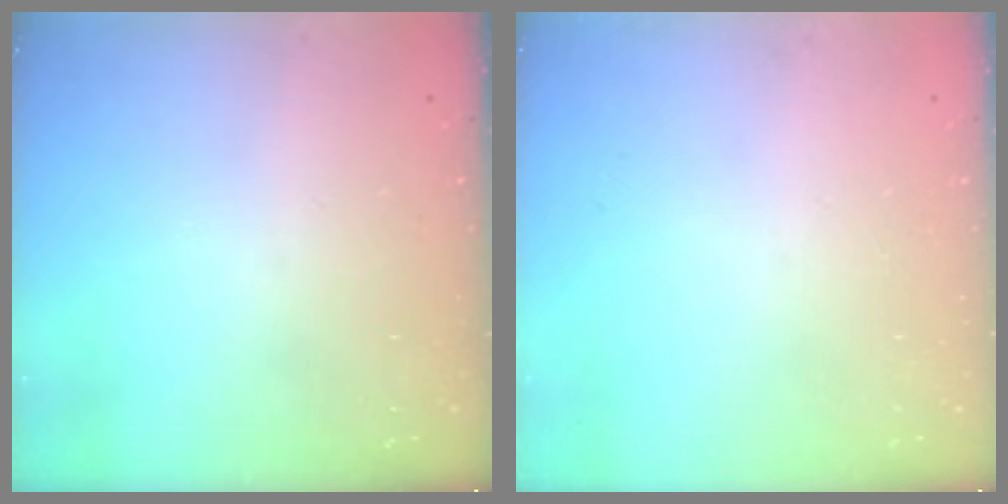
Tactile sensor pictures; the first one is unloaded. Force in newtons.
{"total": 0.0}